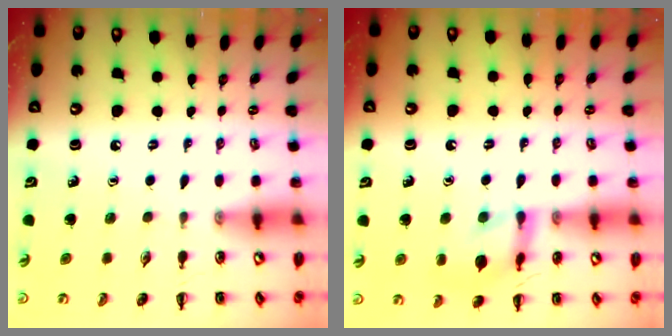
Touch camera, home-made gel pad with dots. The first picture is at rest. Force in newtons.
{"total": 11.2, "press": 11.1, "slide": 0.9}